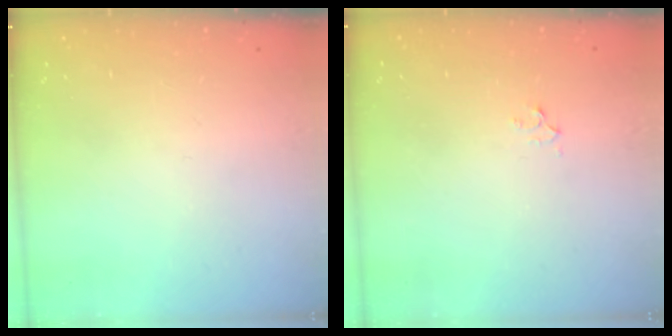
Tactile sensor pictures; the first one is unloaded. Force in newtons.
{"total": 3.0, "press": 3.0, "slide": 0.5}